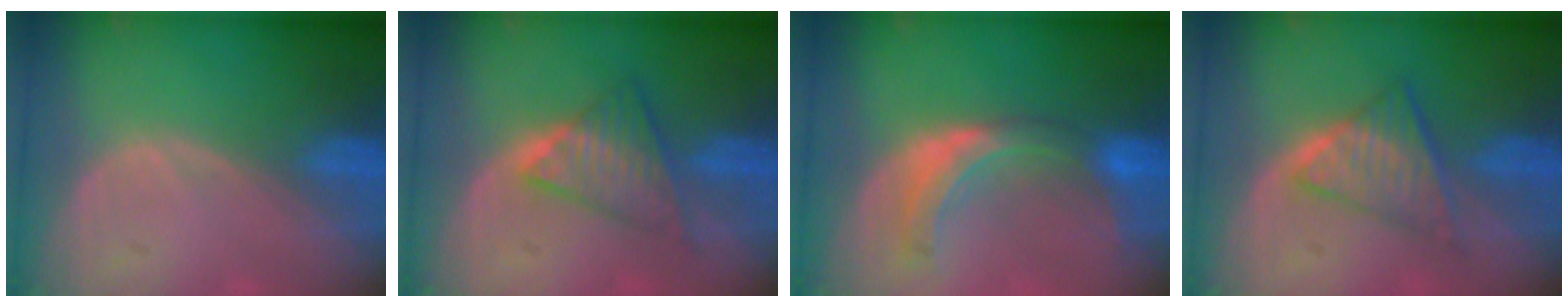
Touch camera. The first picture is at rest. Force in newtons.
{"total": 6.1, "press": 6.0, "slide": 1.2}
{"total": 7.4, "press": 6.8, "slide": 2.9}
{"total": 6.3, "press": 5.7, "slide": 2.7}